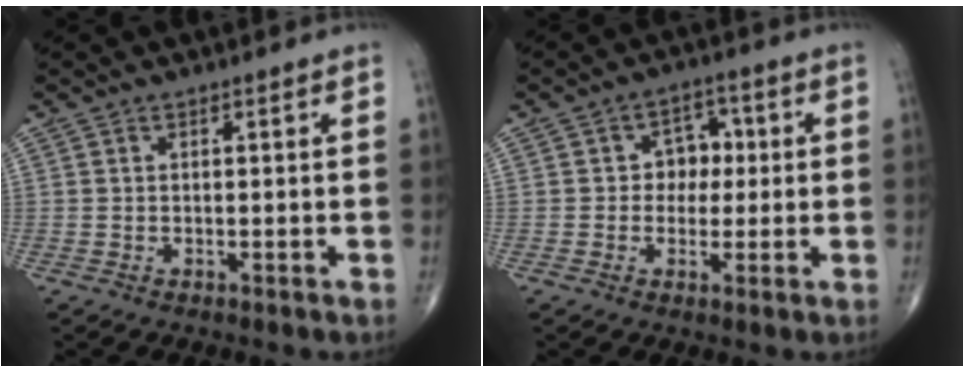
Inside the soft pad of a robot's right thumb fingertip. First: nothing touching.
{"total": 2.5, "force": [-0.1, 2.0, 1.4], "torque": [-0.001, 0.008, -0.009]}